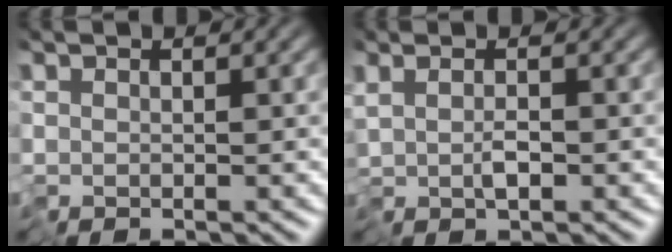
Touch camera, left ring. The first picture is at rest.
{"total": 1.1, "force": [-0.4, 0.1, 1.0], "torque": [-0.027, -0.008, -0.004]}